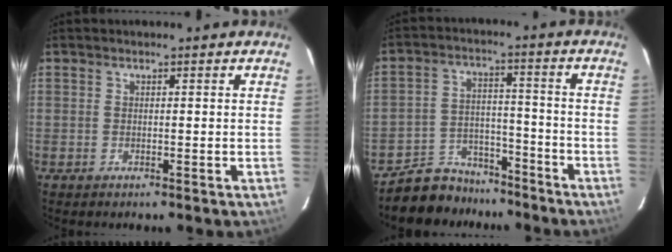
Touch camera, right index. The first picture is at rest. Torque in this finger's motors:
{"motor_torque": [0.28, -0.42, -0.08, -0.10]}